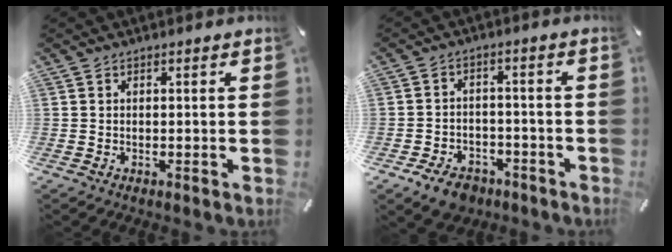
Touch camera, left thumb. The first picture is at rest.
{"total": 6.4, "force": [-4.5, 4.0, 2.3], "torque": [-0.046, 0.025, -0.083]}